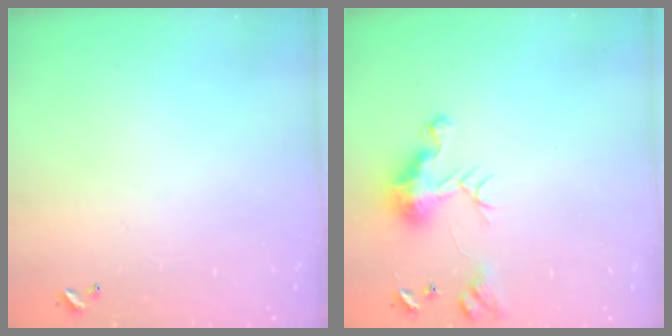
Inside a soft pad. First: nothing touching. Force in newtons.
{"total": 10.0, "press": 9.9, "slide": 1.6}